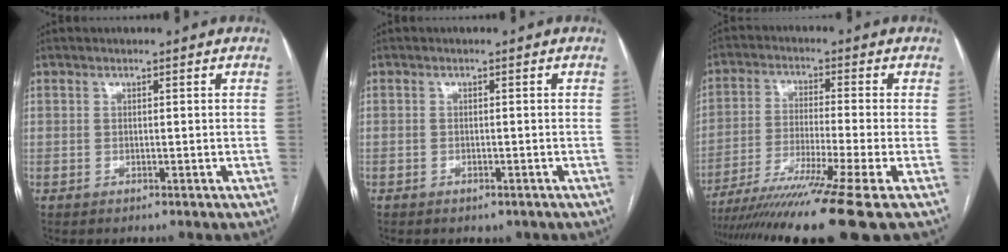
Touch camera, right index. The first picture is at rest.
{"total": 1.7, "force": [-1.2, 1.0, 0.6], "torque": [-0.008, 0.000, -0.011]}
{"total": 15.5, "force": [-11.6, -3.0, 9.8], "torque": [-0.161, -0.046, -0.195]}